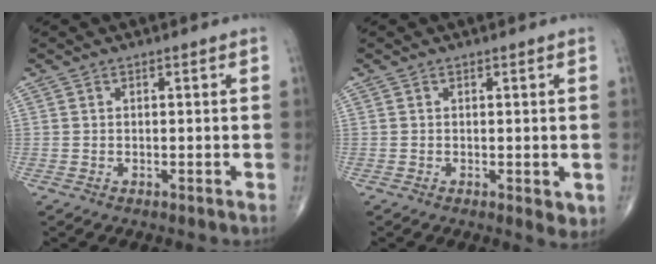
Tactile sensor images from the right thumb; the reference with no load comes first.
{"total": 2.4, "force": [-0.4, 1.1, 2.2], "torque": [-0.019, -0.006, -0.004]}